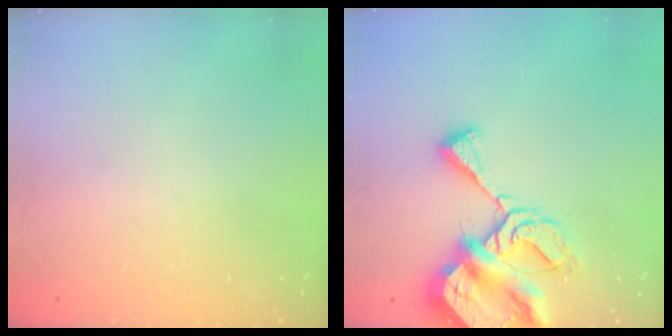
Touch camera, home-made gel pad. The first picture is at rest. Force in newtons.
{"total": 11.1, "press": 11.0, "slide": 1.2}